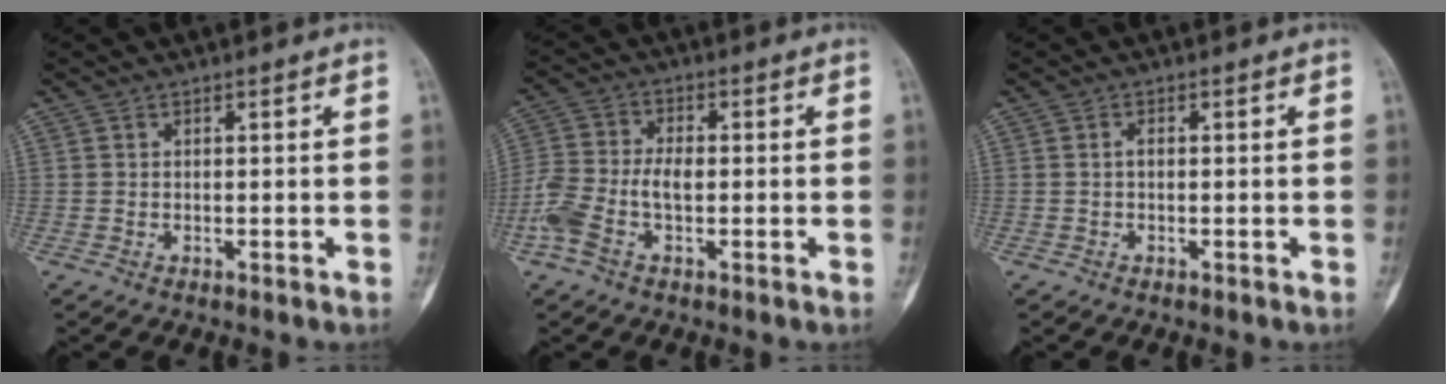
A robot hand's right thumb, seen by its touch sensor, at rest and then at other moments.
{"total": 8.5, "force": [-1.7, 4.6, 6.9], "torque": [-0.166, 0.025, -0.037]}
{"total": 0.9, "force": [0.1, 0.5, 0.8], "torque": [-0.011, 0.002, -0.001]}